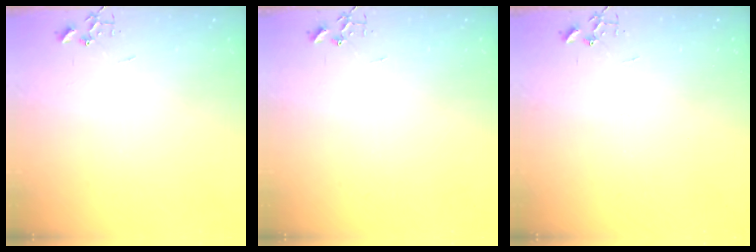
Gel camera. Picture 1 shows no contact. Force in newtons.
{"total": 0.0}
{"total": 0.0}